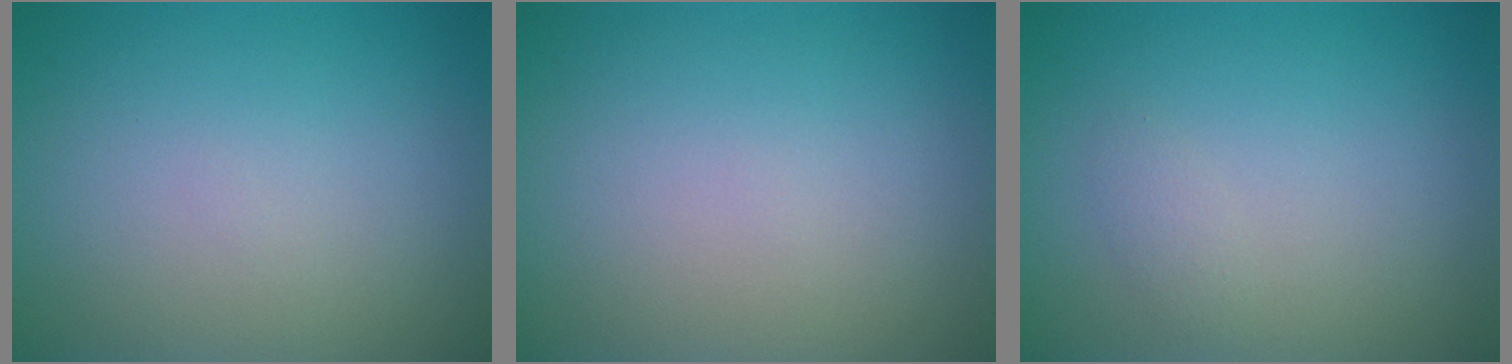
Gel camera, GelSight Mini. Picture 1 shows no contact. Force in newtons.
{"total": 0.0}
{"total": 0.8, "press": 0.8, "slide": 0.0}